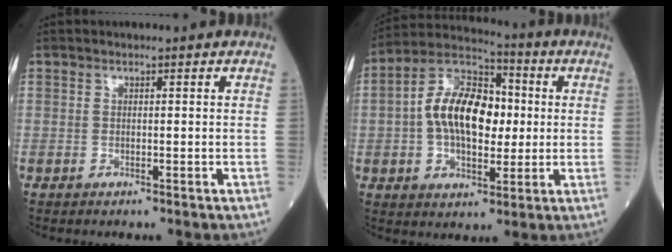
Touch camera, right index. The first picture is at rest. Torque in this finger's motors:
{"motor_torque": [0.78, 0.01, 0.79, 0.21]}